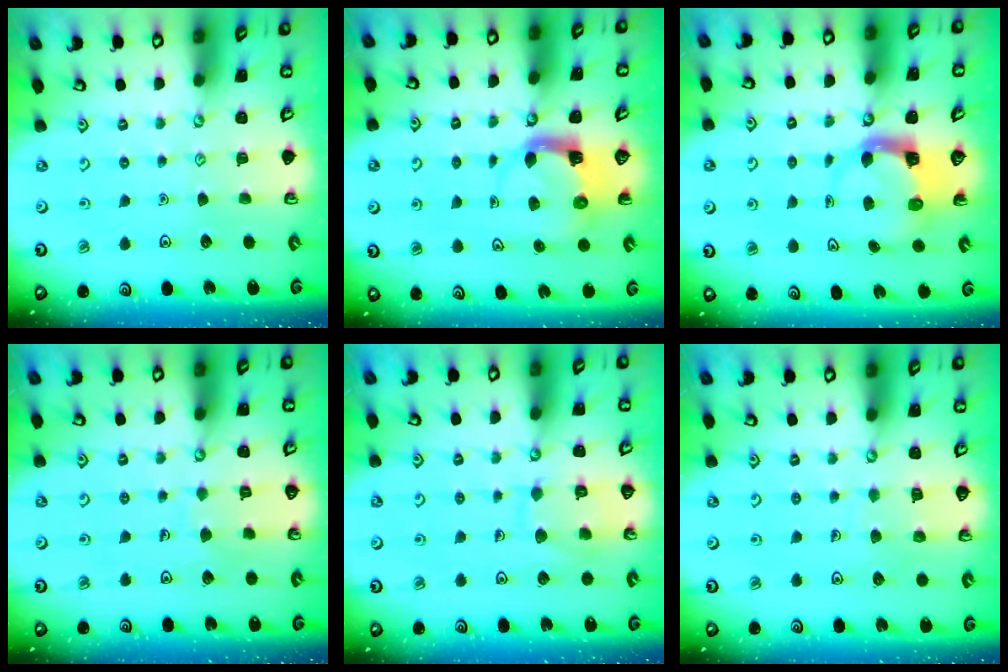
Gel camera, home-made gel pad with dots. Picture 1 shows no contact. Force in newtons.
{"total": 3.9, "press": 3.9, "slide": 0.6}
{"total": 3.6, "press": 3.5, "slide": 0.5}
{"total": 4.6, "press": 4.6, "slide": 0.4}
{"total": 8.8, "press": 8.8, "slide": 0.5}
{"total": 6.9, "press": 6.9, "slide": 0.6}